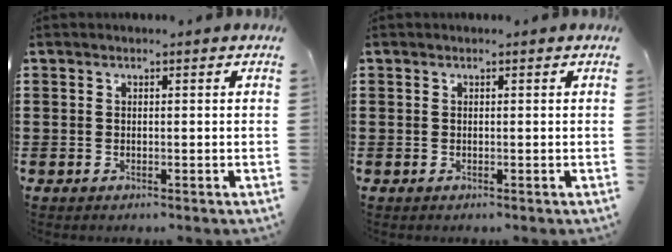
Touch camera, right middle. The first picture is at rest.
{"total": 0.0}